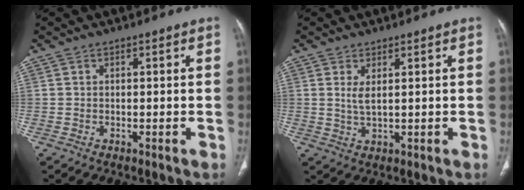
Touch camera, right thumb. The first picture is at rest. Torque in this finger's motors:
{"motor_torque": [-0.25, 0.26, 0.07, 0.09, -0.06]}